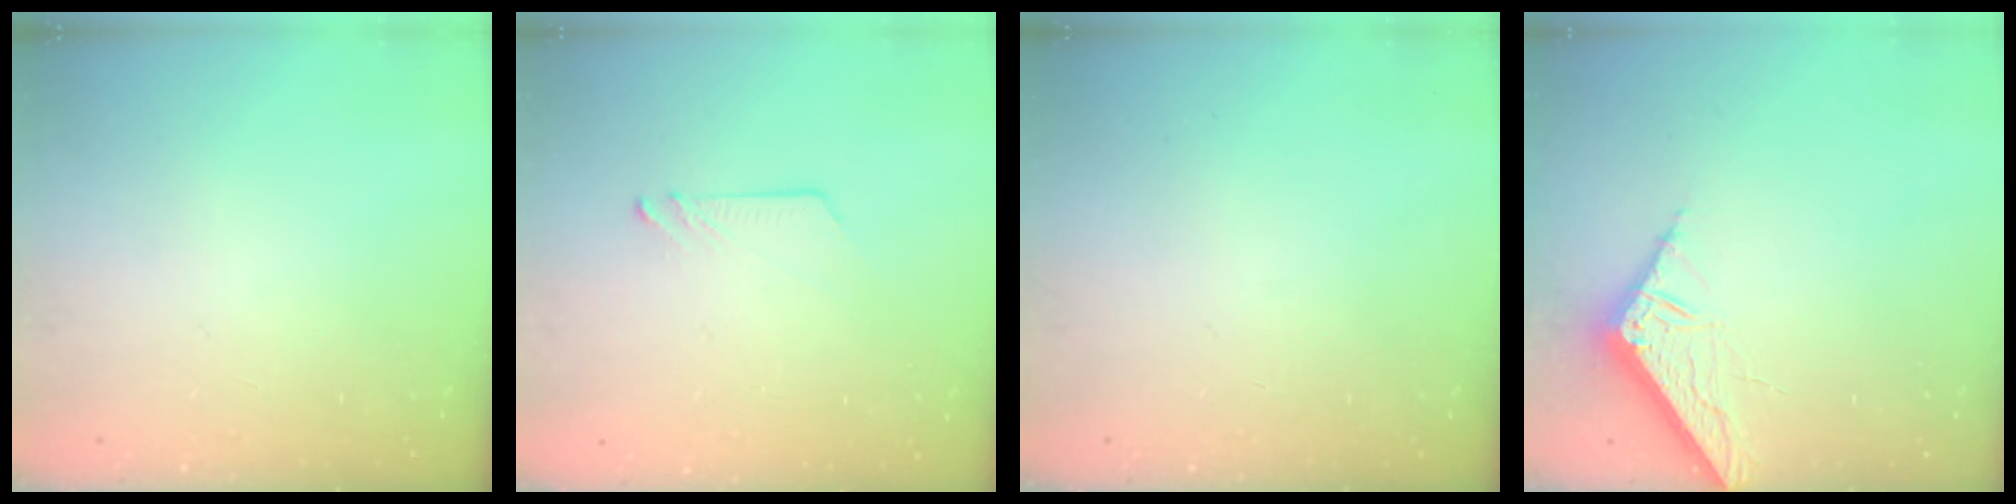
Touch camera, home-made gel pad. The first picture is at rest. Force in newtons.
{"total": 3.9, "press": 3.8, "slide": 0.5}
{"total": 0.0}
{"total": 7.8, "press": 7.8, "slide": 0.3}